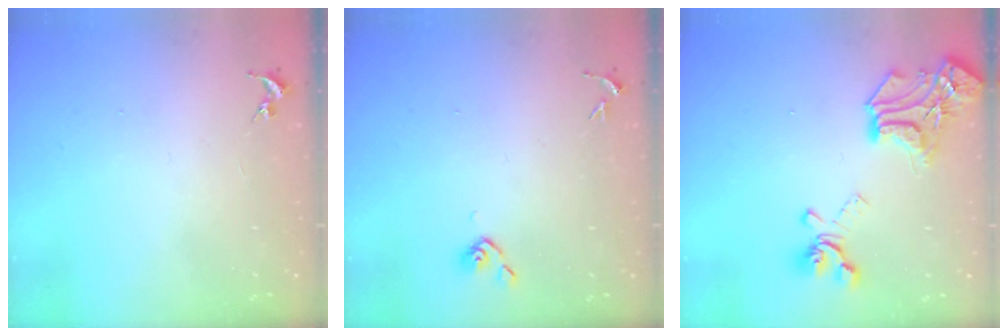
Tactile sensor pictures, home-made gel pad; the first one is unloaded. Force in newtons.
{"total": 3.5, "press": 3.4, "slide": 0.9}
{"total": 19.7, "press": 19.7, "slide": 1.4}